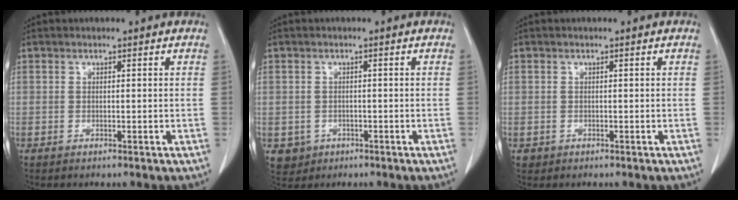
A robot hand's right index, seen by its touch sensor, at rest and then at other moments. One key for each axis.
{"total": 3.4, "fx": -1.1, "fy": 3.2, "fz": 0.4, "tx": 0.001, "ty": 0.006, "tz": -0.011}
{"total": 0.9, "fx": -0.1, "fy": 0.9, "fz": 0.0, "tx": 0.006, "ty": 0.004, "tz": -0.002}